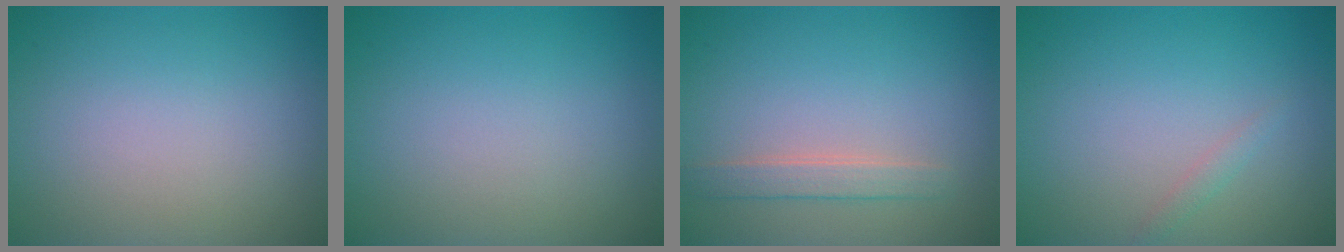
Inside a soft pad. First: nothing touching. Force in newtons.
{"total": 0.0}
{"total": 1.9, "press": 1.9, "slide": 0.3}
{"total": 0.8, "press": 0.8, "slide": 0.0}